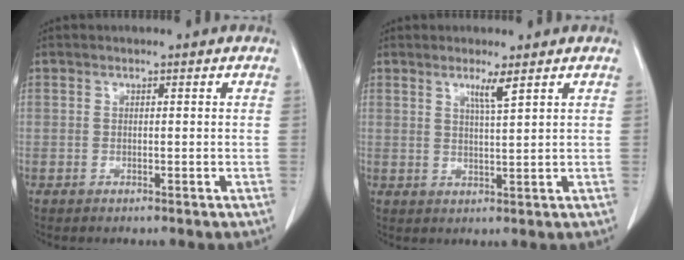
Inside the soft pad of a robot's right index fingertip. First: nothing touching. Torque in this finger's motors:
{"motor_torque": [0.14, 0.14, 0.03, 0.04]}